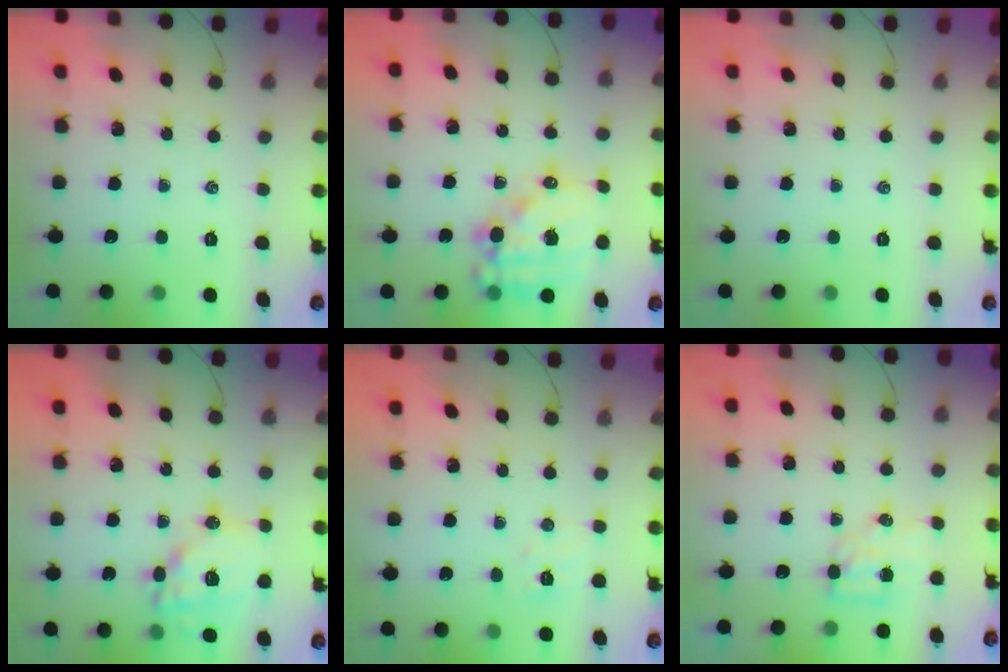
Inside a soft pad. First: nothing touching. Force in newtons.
{"total": 14.5, "press": 14.2, "slide": 2.8}
{"total": 0.0}
{"total": 12.8, "press": 12.7, "slide": 1.9}
{"total": 4.6, "press": 4.5, "slide": 1.0}
{"total": 5.3, "press": 5.2, "slide": 0.6}